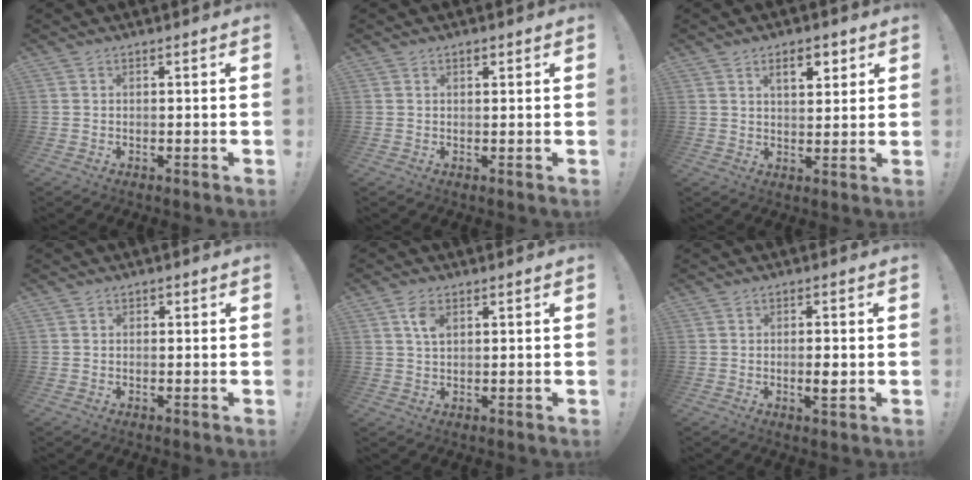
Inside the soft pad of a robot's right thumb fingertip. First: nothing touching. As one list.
[{"total": 0.8, "force": [0.5, 0.5, 0.3], "torque": [0.001, -0.001, 0.008]}, {"total": 6.6, "force": [3.4, 3.1, 4.8], "torque": [-0.064, -0.008, 0.055]}, {"total": 0.8, "force": [0.1, 0.8, 0.1], "torque": [0.007, 0.000, -0.001]}, {"total": 4.6, "force": [2.0, 2.5, 3.4], "torque": [-0.054, -0.003, 0.034]}, {"total": 3.2, "force": [-0.7, 0.6, 3.1], "torque": [-0.042, -0.004, -0.013]}]